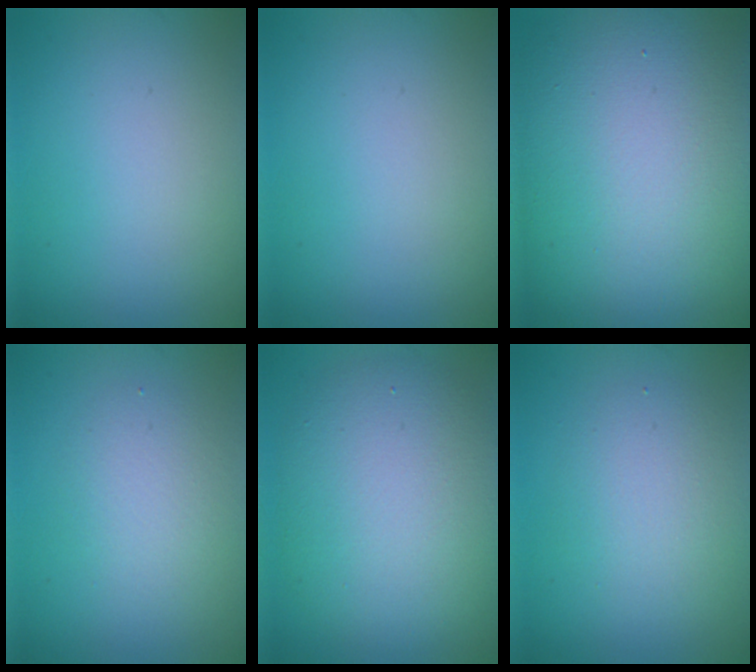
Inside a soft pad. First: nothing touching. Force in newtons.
{"total": 0.0}
{"total": 18.9, "press": 18.9, "slide": 1.0}
{"total": 2.8, "press": 2.8, "slide": 0.3}
{"total": 8.9, "press": 8.9, "slide": 0.3}
{"total": 3.6, "press": 3.6, "slide": 0.1}